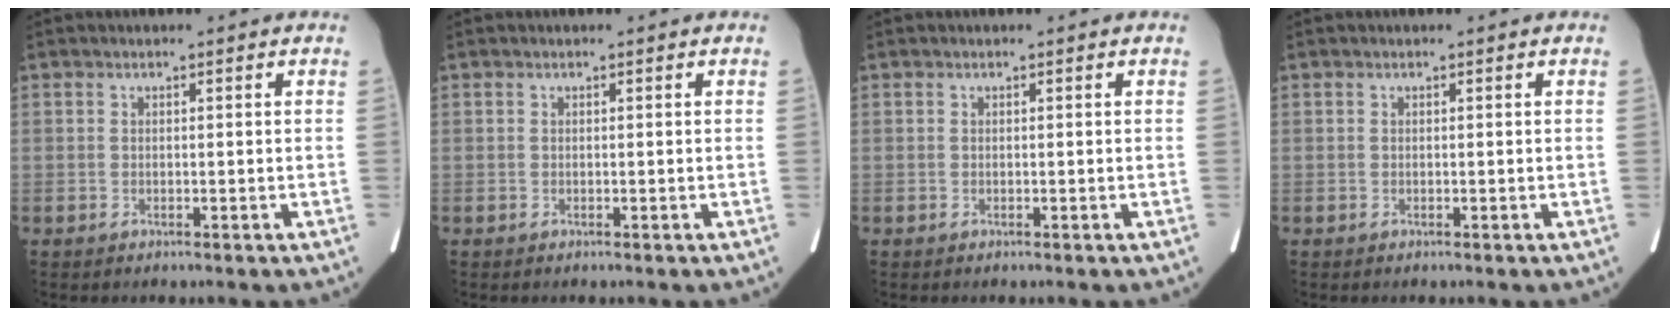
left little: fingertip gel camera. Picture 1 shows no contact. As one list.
[{"total": 0.0}, {"total": 0.0}, {"total": 0.0}]